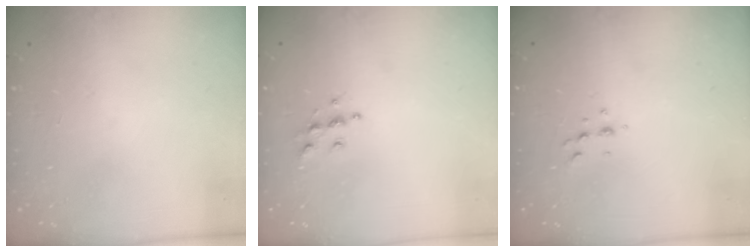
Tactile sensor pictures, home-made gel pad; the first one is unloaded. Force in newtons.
{"total": 5.9, "press": 5.9, "slide": 0.6}
{"total": 4.3, "press": 4.2, "slide": 0.6}